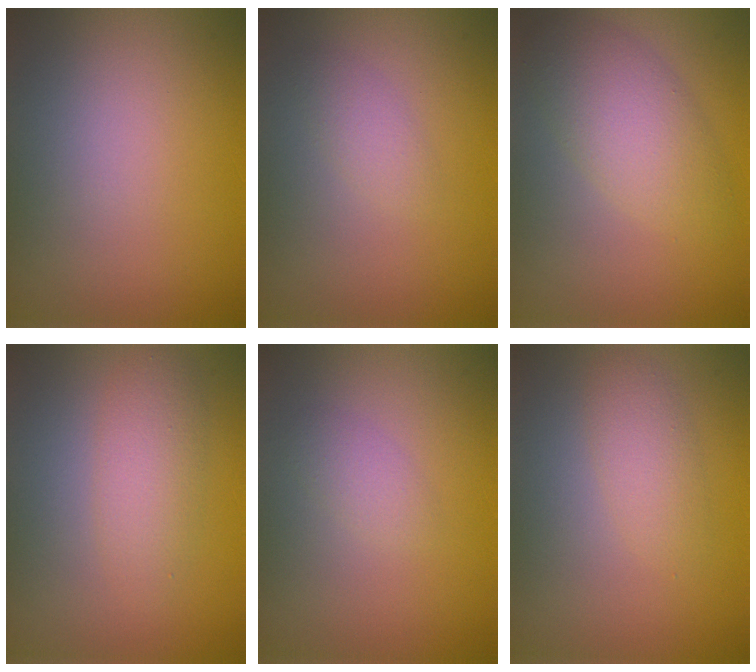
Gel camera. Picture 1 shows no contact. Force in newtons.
{"total": 1.4, "press": 1.4, "slide": 0.1}
{"total": 4.5, "press": 4.5, "slide": 0.0}
{"total": 2.8, "press": 2.8, "slide": 0.1}
{"total": 1.2, "press": 1.2, "slide": 0.0}
{"total": 2.0, "press": 2.0, "slide": 0.1}